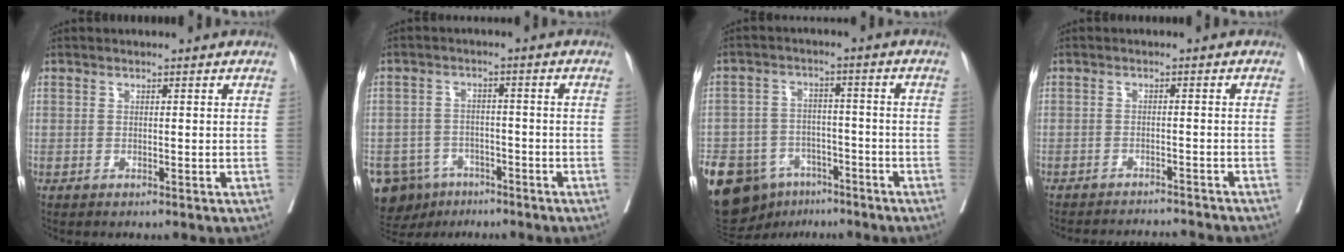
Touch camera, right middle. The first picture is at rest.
{"total": 10.0, "force": [-6.6, 7.1, 2.4], "torque": [-0.056, 0.005, -0.097]}
{"total": 21.0, "force": [-12.3, 14.0, 9.8], "torque": [-0.279, -0.008, -0.191]}
{"total": 10.3, "force": [-10.0, 0.6, 2.5], "torque": [-0.028, -0.002, -0.125]}